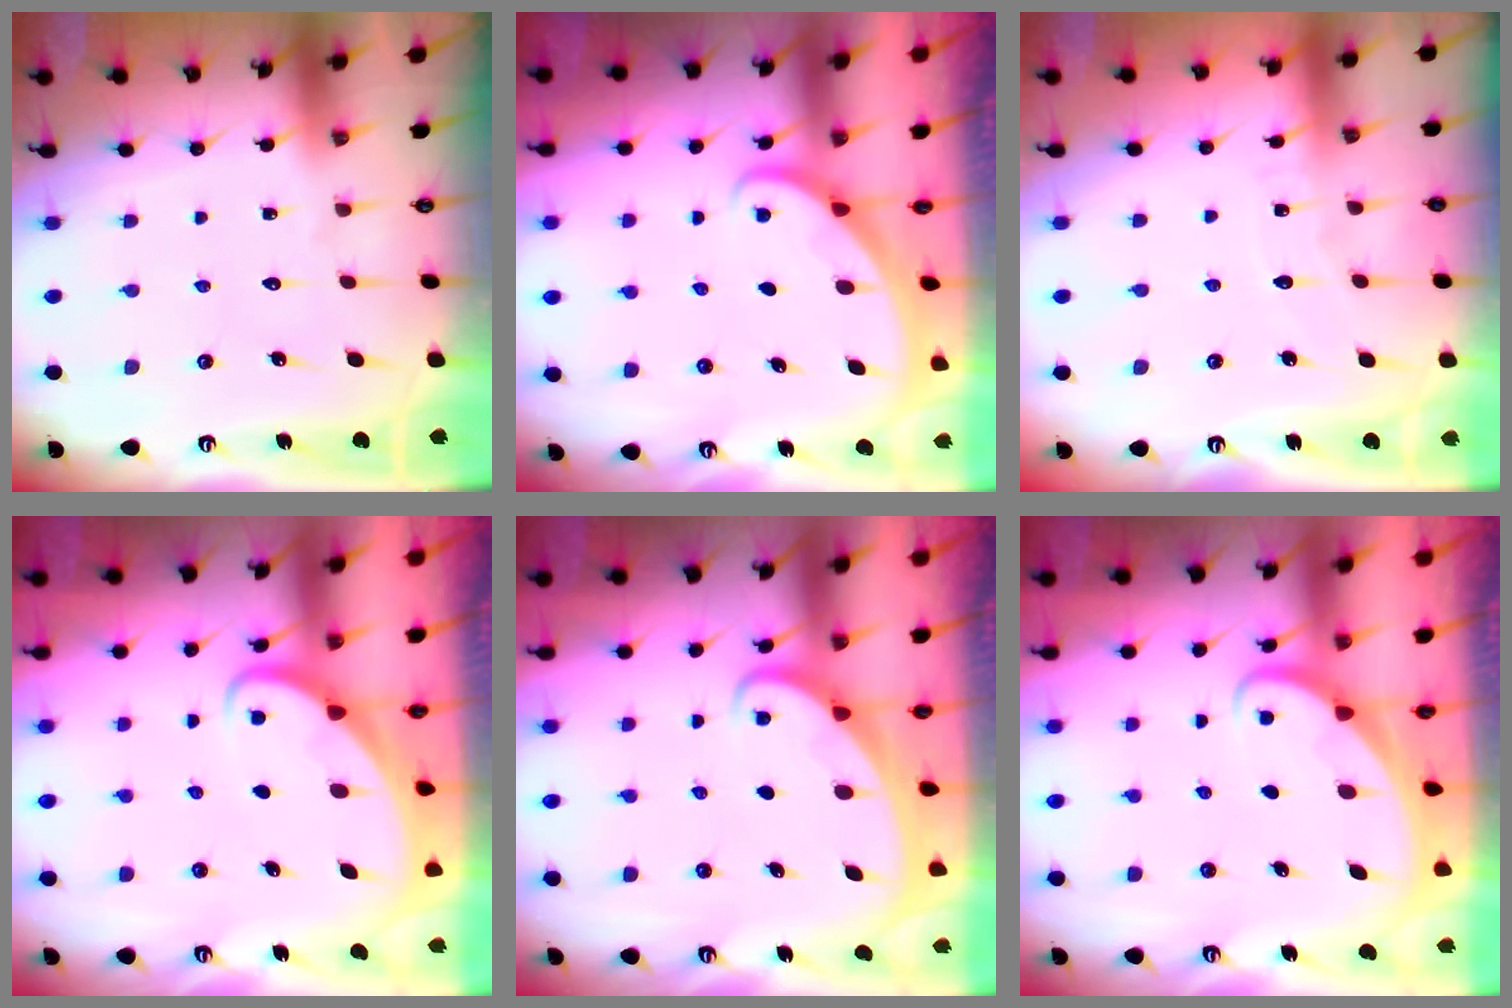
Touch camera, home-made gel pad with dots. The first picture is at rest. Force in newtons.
{"total": 1.6, "press": 1.6, "slide": 0.0}
{"total": 3.9, "press": 3.9, "slide": 0.2}
{"total": 2.1, "press": 2.1, "slide": 0.2}
{"total": 1.5, "press": 1.5, "slide": 0.1}
{"total": 1.8, "press": 1.8, "slide": 0.0}